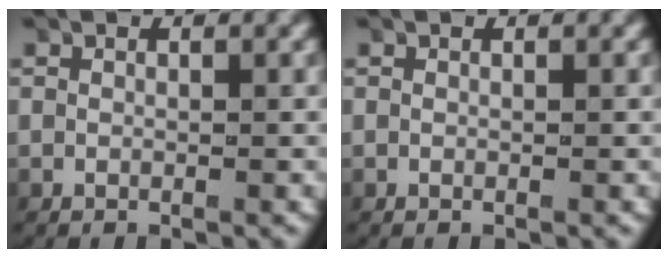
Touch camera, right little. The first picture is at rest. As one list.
[{"total": 0.0}]